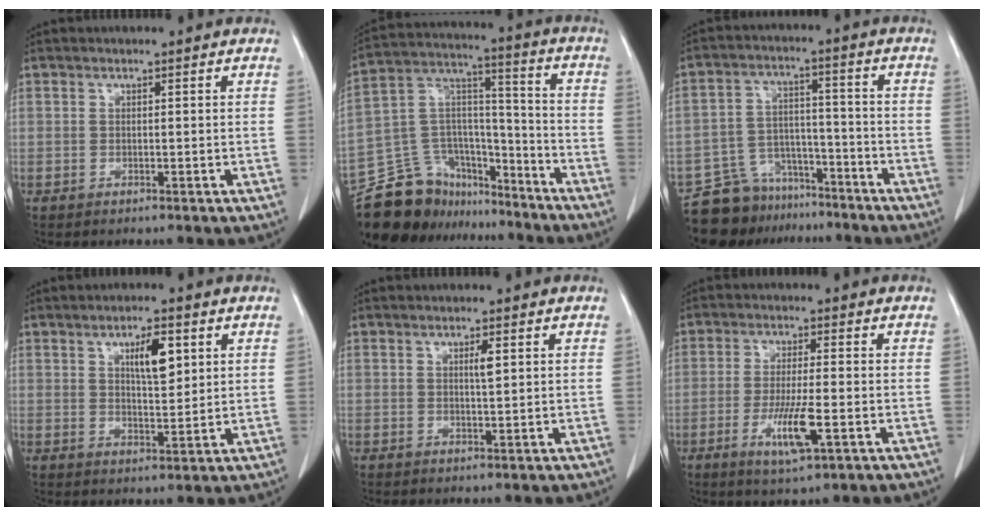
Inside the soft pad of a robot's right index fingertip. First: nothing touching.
{"total": 18.6, "force": [-16.1, 8.0, 4.6], "torque": [-0.091, 0.062, -0.265]}
{"total": 10.1, "force": [-8.4, 5.4, 1.5], "torque": [-0.028, 0.032, -0.138]}
{"total": 6.0, "force": [2.4, 1.7, 5.2], "torque": [-0.089, 0.000, 0.043]}
{"total": 1.7, "force": [0.6, 0.2, 1.6], "torque": [-0.030, -0.001, 0.009]}
{"total": 7.4, "force": [-2.6, 0.6, 6.9], "torque": [-0.130, -0.016, -0.043]}